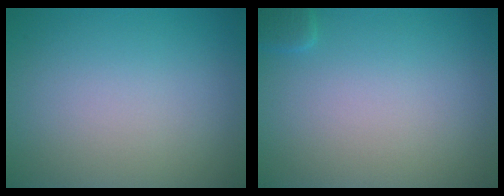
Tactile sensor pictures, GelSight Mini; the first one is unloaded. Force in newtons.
{"total": 0.8, "press": 0.8, "slide": 0.1}